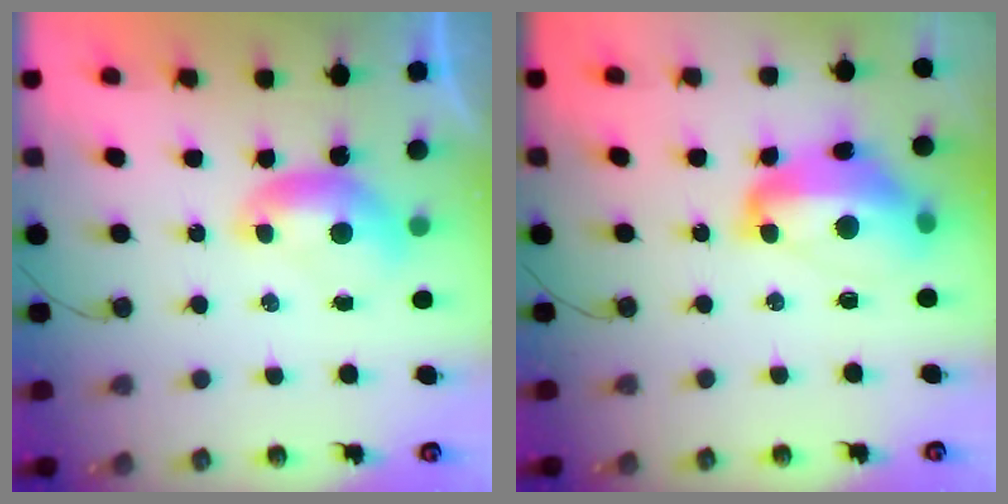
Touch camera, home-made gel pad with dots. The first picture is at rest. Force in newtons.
{"total": 11.7, "press": 11.6, "slide": 1.2}